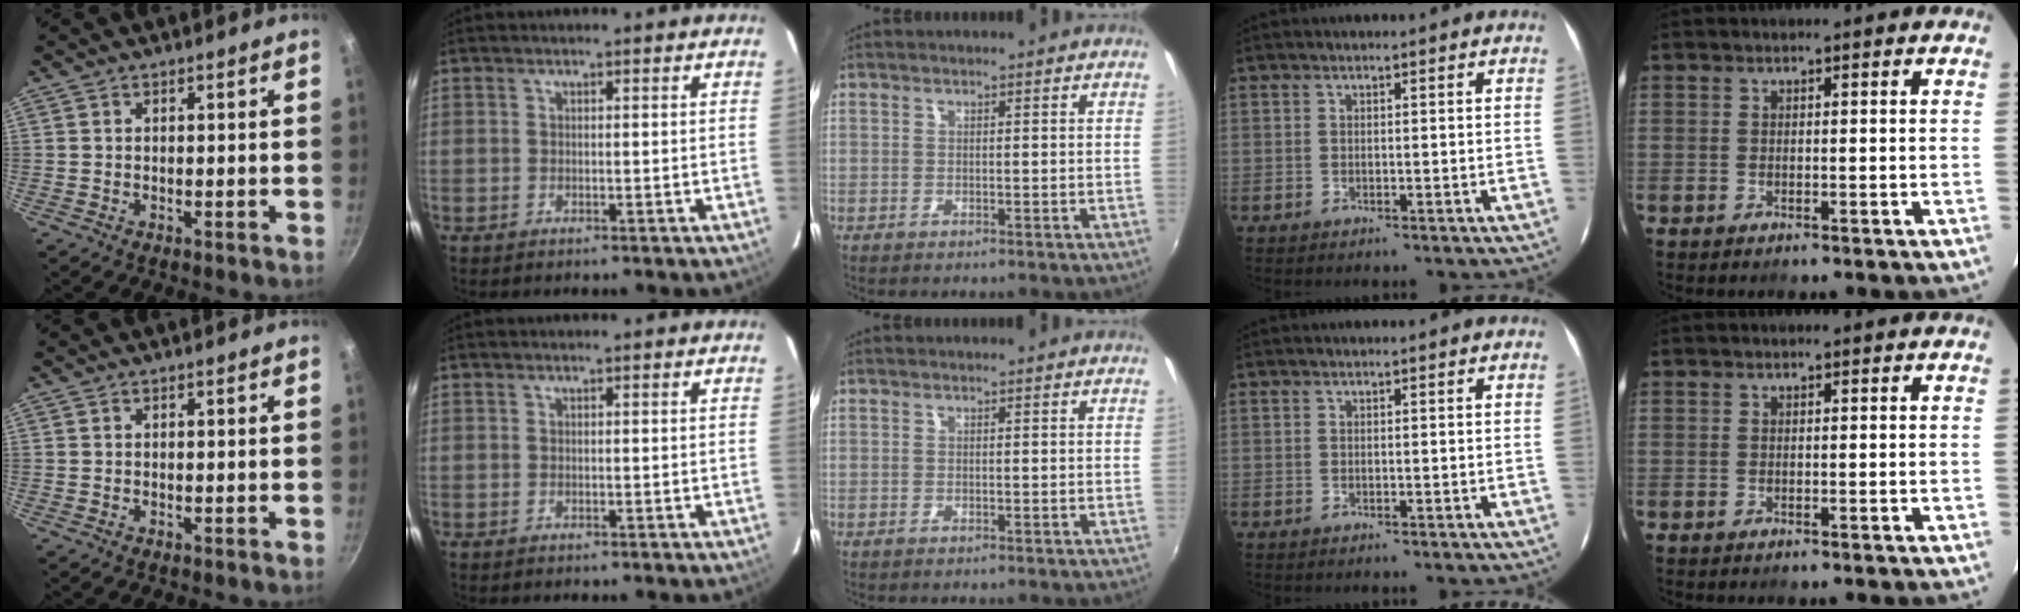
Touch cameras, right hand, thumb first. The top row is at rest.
{}